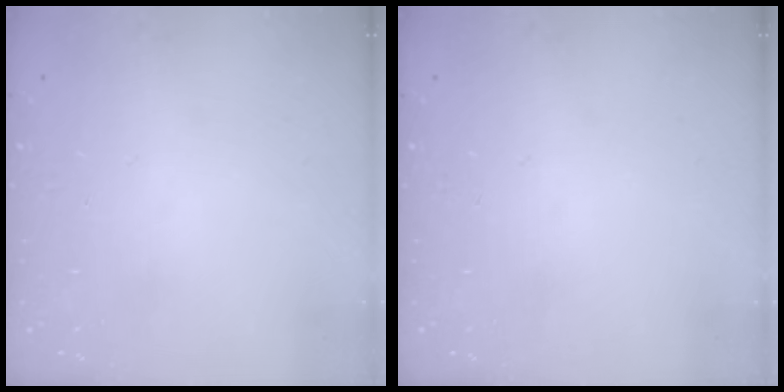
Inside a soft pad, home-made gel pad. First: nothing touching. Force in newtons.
{"total": 0.0}